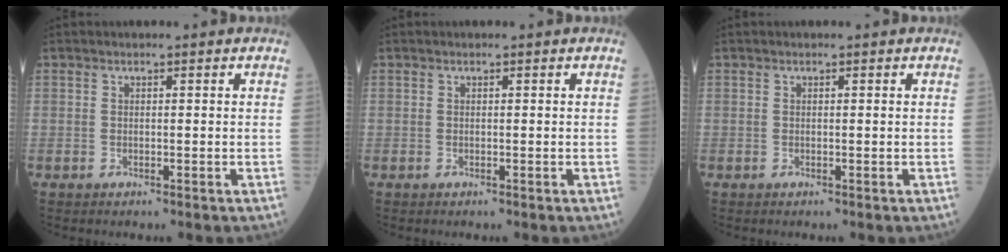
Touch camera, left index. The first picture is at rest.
{"total": 0.0}
{"total": 0.0}